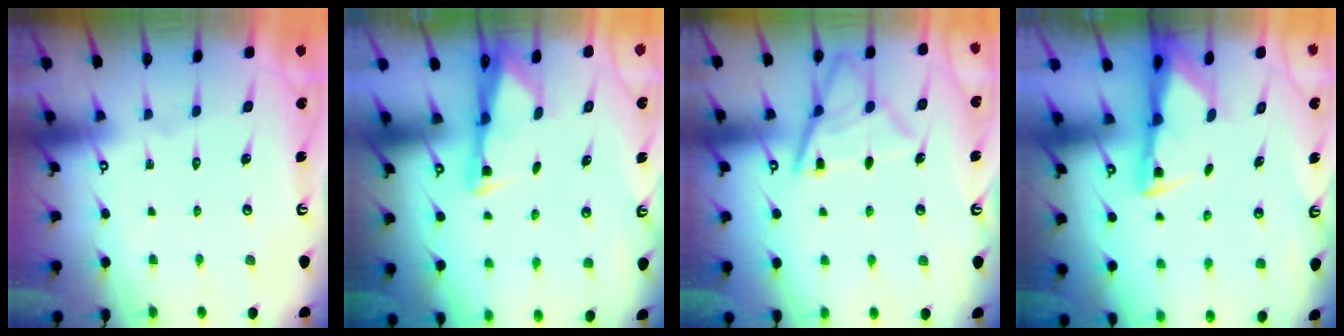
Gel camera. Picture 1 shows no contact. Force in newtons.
{"total": 2.6, "press": 2.6, "slide": 0.4}
{"total": 13.1, "press": 13.0, "slide": 1.5}
{"total": 3.0, "press": 3.0, "slide": 0.7}